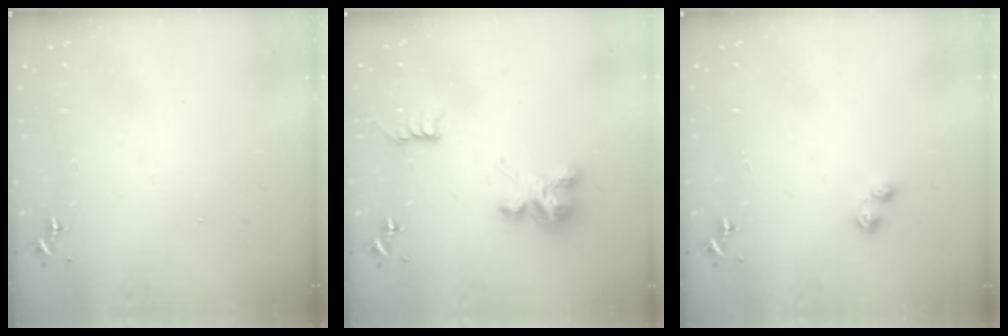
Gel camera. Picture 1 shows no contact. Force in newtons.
{"total": 8.4, "press": 8.4, "slide": 0.5}
{"total": 3.8, "press": 3.8, "slide": 0.4}